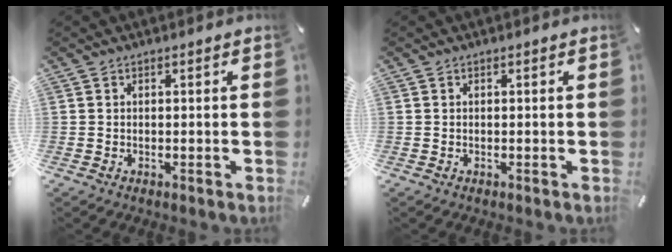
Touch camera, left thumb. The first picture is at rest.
{"total": 0.0}